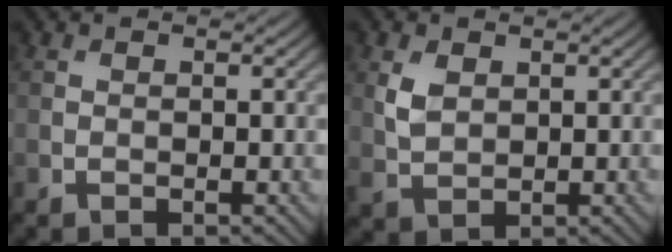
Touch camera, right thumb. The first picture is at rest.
{"total": 3.3, "force": [1.2, 2.2, 2.1], "torque": [-0.055, -0.002, 0.026]}